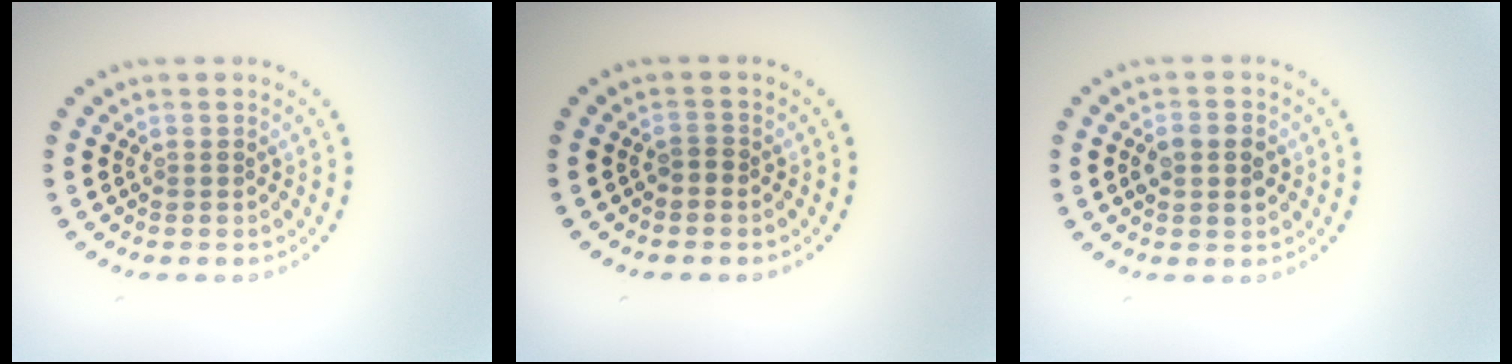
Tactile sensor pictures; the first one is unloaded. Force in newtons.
{"total": 0.8, "press": 0.7, "slide": 0.4}
{"total": 2.8, "press": 2.8, "slide": 0.1}